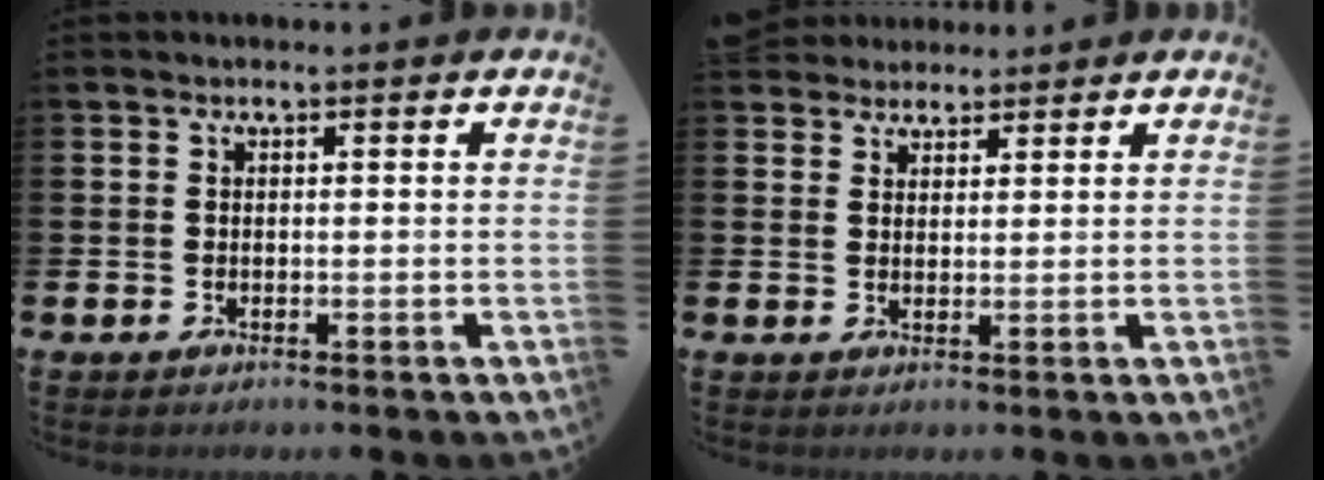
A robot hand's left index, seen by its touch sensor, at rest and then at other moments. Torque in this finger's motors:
{"motor_torque": [2.03, -0.11, 0.26, 0.07]}